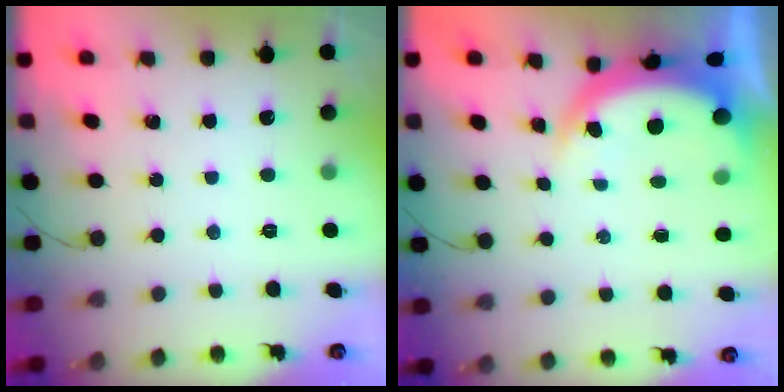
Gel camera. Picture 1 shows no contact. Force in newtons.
{"total": 6.6, "press": 6.6, "slide": 0.6}